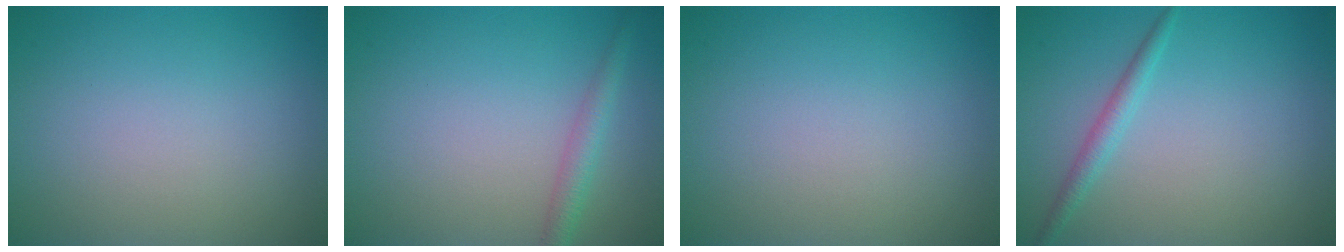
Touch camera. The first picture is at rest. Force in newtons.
{"total": 2.2, "press": 2.2, "slide": 0.1}
{"total": 0.0}
{"total": 1.6, "press": 1.6, "slide": 0.1}